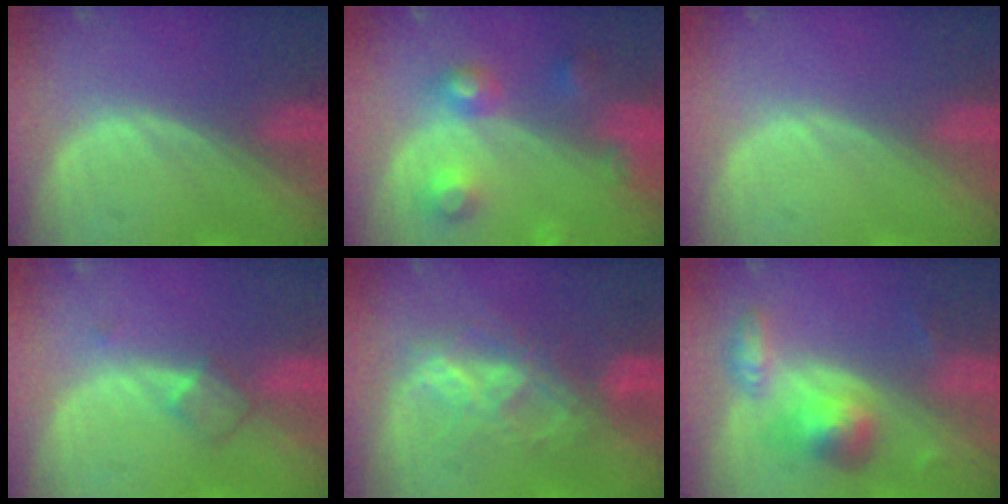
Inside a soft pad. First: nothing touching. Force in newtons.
{"total": 5.6, "press": 5.6, "slide": 0.3}
{"total": 0.0}
{"total": 3.0, "press": 2.7, "slide": 1.2}
{"total": 6.9, "press": 6.7, "slide": 1.6}
{"total": 5.7, "press": 5.4, "slide": 1.6}